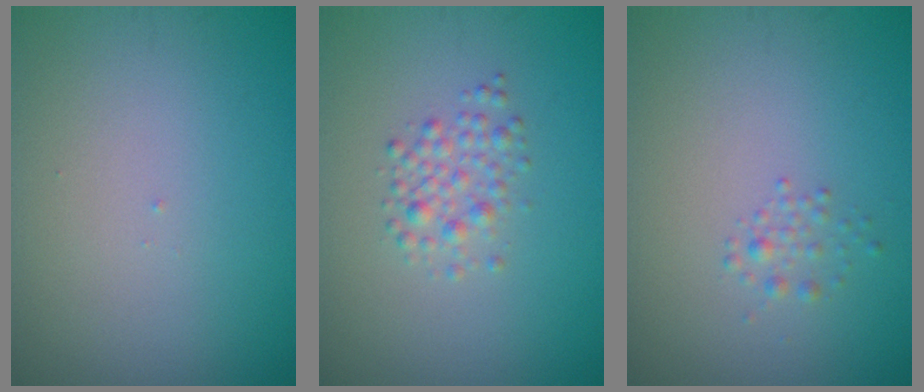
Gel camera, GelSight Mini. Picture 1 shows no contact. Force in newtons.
{"total": 2.1, "press": 2.1, "slide": 0.0}
{"total": 1.0, "press": 1.0, "slide": 0.0}